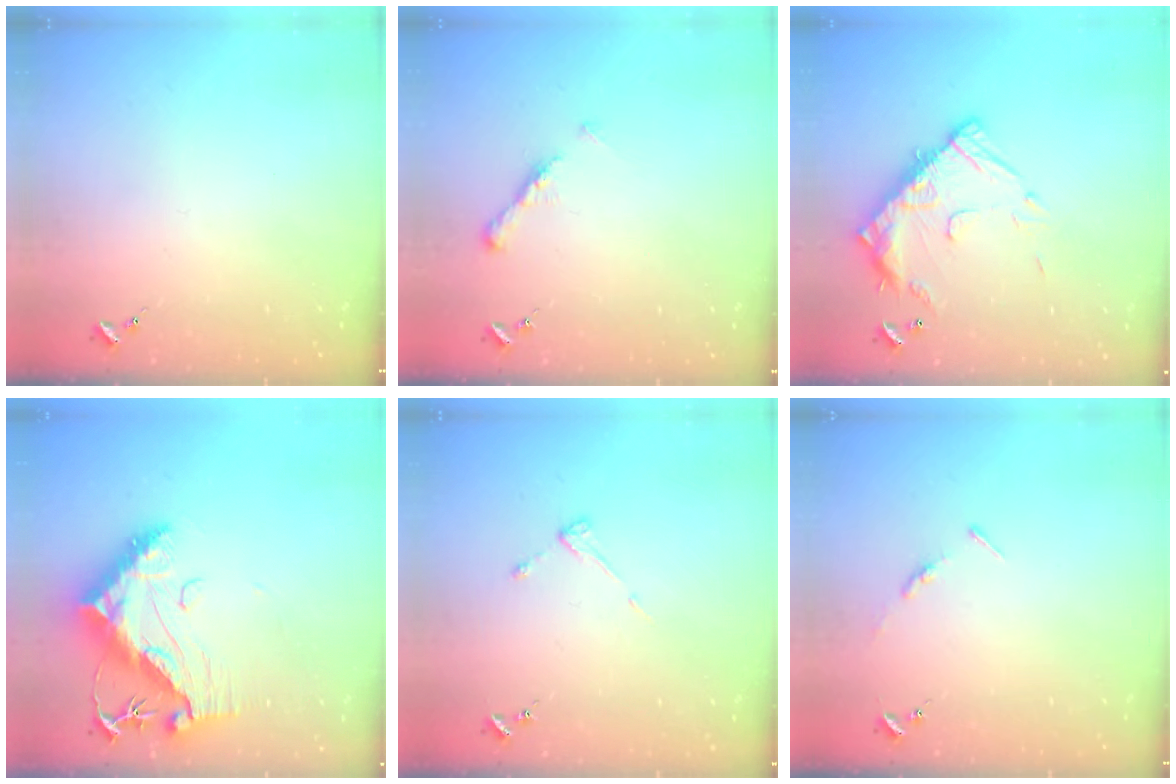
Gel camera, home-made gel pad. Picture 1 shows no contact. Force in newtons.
{"total": 6.8, "press": 6.7, "slide": 0.6}
{"total": 15.4, "press": 15.4, "slide": 1.4}
{"total": 16.5, "press": 16.4, "slide": 1.3}
{"total": 4.2, "press": 4.2, "slide": 0.4}
{"total": 3.4, "press": 3.4, "slide": 0.3}